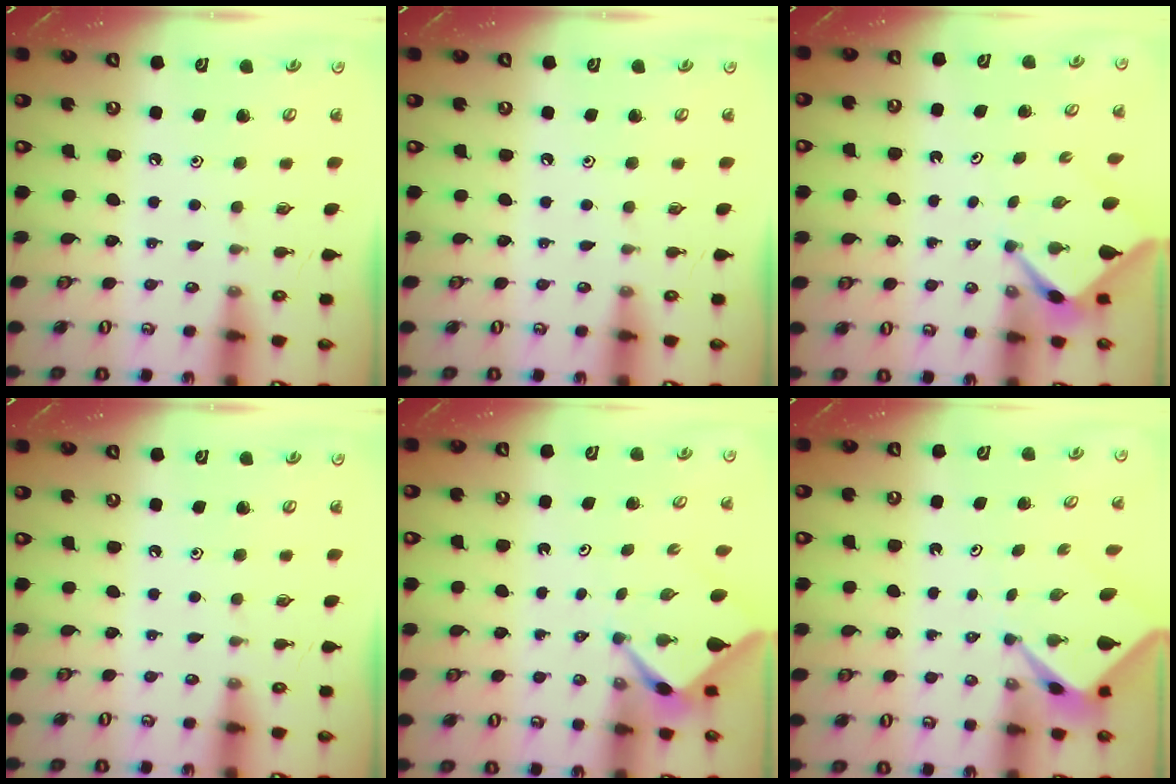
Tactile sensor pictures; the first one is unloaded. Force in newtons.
{"total": 0.0}
{"total": 2.4, "press": 2.4, "slide": 0.3}
{"total": 0.0}
{"total": 2.4, "press": 2.3, "slide": 0.3}
{"total": 2.1, "press": 2.1, "slide": 0.3}